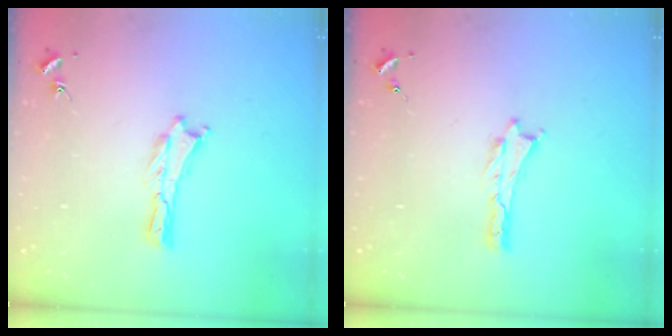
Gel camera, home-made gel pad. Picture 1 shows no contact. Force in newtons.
{"total": 0.0}